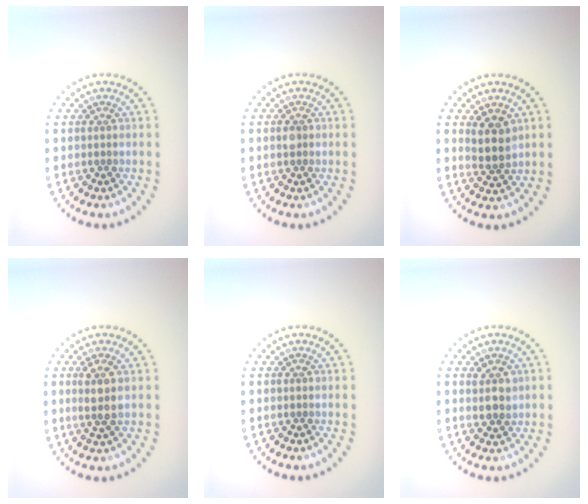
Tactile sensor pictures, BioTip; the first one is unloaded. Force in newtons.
{"total": 0.9, "press": 0.9, "slide": 0.0}
{"total": 2.6, "press": 2.3, "slide": 1.2}
{"total": 2.2, "press": 1.9, "slide": 1.0}
{"total": 0.0}
{"total": 2.1, "press": 1.9, "slide": 0.9}